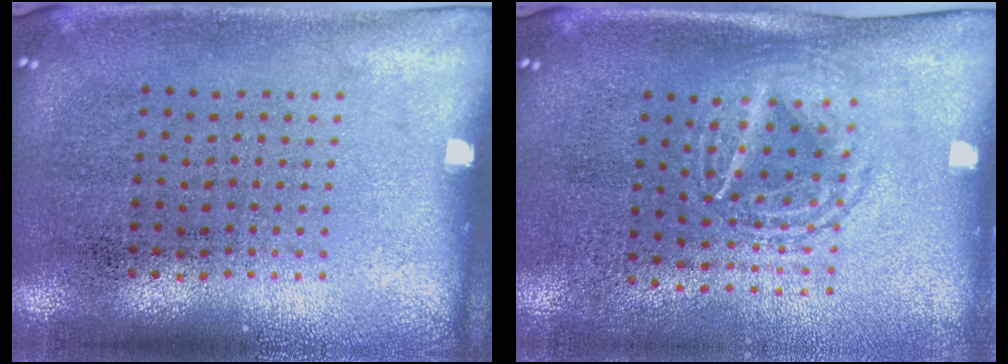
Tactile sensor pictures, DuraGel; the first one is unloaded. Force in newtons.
{"total": 1.6, "press": 1.3, "slide": 0.9}